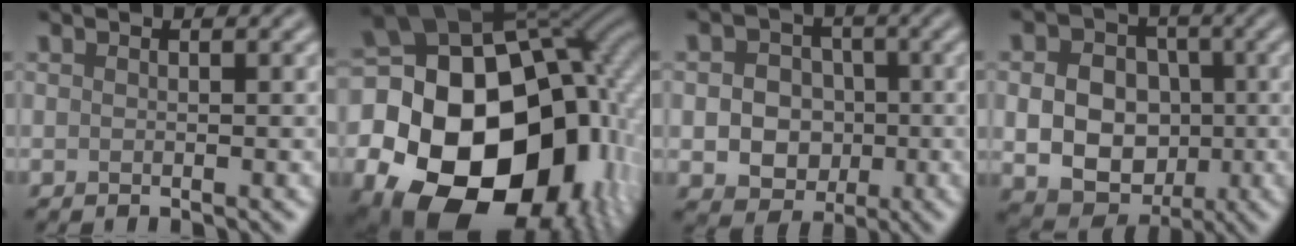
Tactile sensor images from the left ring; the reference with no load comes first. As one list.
[{"total": 25.1, "force": [-6.3, 19.3, 14.8], "torque": [-0.262, -0.039, -0.128]}, {"total": 5.7, "force": [-0.7, 4.9, 2.9], "torque": [-0.027, 0.000, -0.022]}, {"total": 8.8, "force": [-0.6, 7.4, 4.7], "torque": [-0.068, -0.003, -0.019]}]